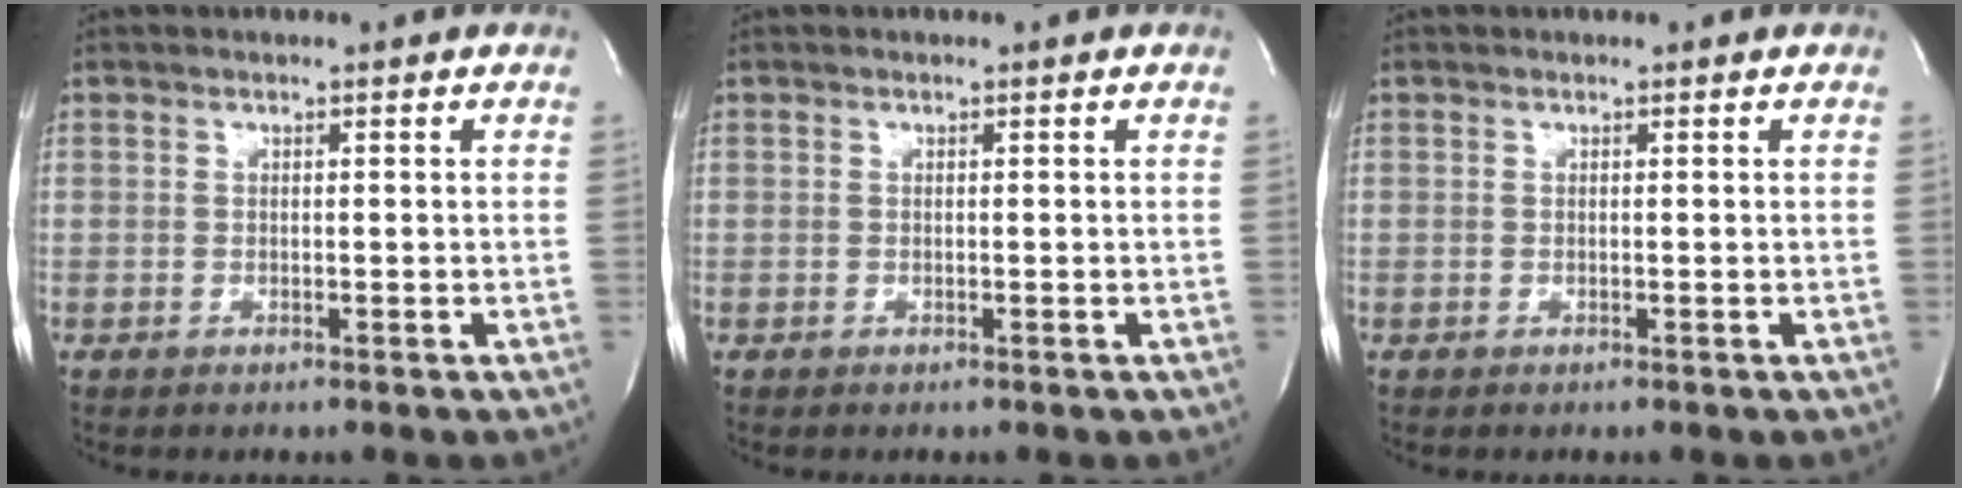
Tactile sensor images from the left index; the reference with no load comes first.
{"total": 0.0}
{"total": 0.0}